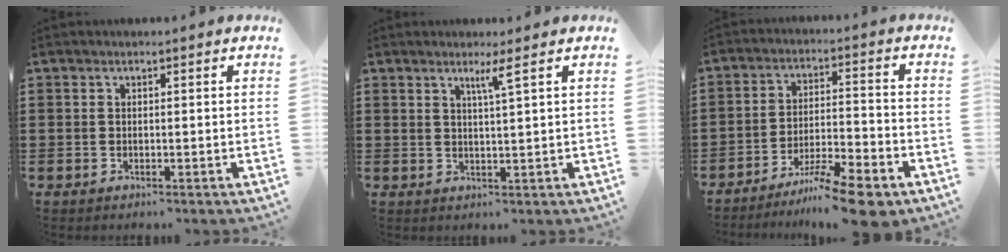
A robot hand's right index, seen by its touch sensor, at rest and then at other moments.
{"total": 2.5, "force": [1.6, -0.5, 1.9], "torque": [-0.039, -0.008, 0.025]}
{"total": 8.8, "force": [-7.1, 0.8, 5.2], "torque": [-0.091, 0.007, -0.134]}